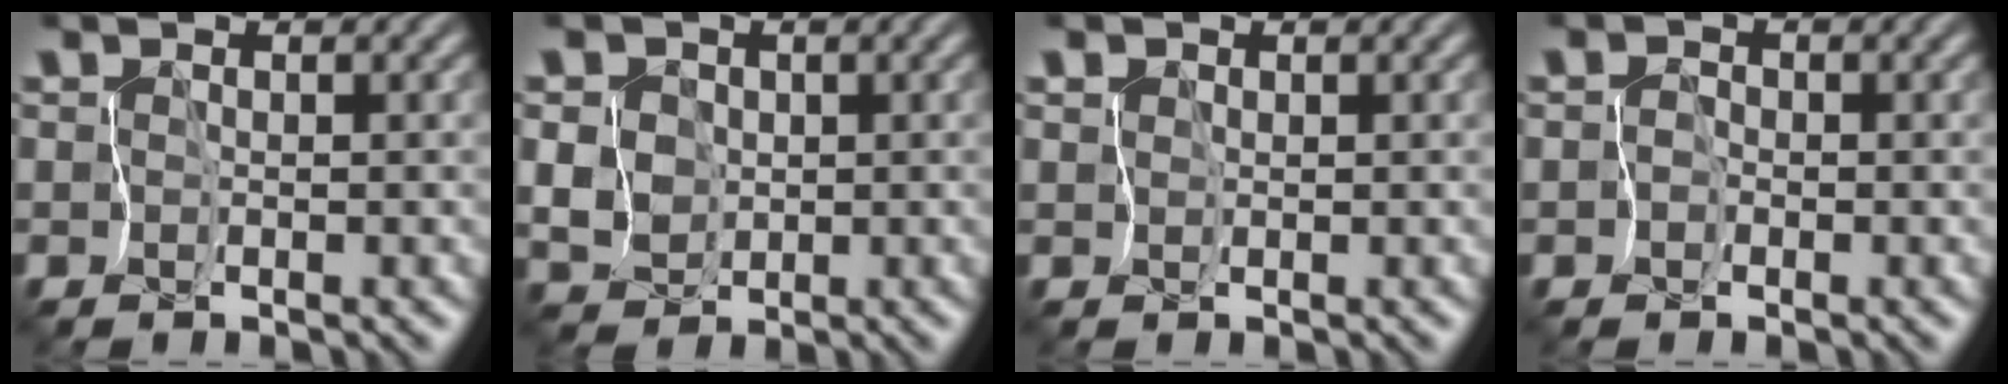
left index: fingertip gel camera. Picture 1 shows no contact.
{"total": 5.2, "force": [0.7, 4.8, 2.1], "torque": [-0.065, 0.027, 0.004]}
{"total": 2.9, "force": [1.5, 2.2, 1.2], "torque": [-0.025, 0.026, 0.006]}
{"total": 1.4, "force": [-0.9, 1.0, -0.2], "torque": [0.019, 0.009, -0.027]}